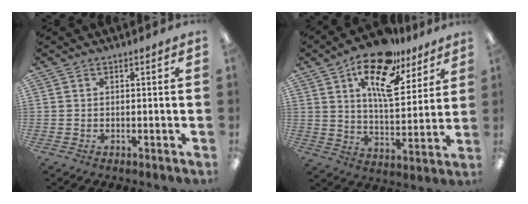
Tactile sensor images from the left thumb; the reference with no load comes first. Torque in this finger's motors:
{"motor_torque": [0.37, 0.74, 1.46, -1.30, 0.15]}